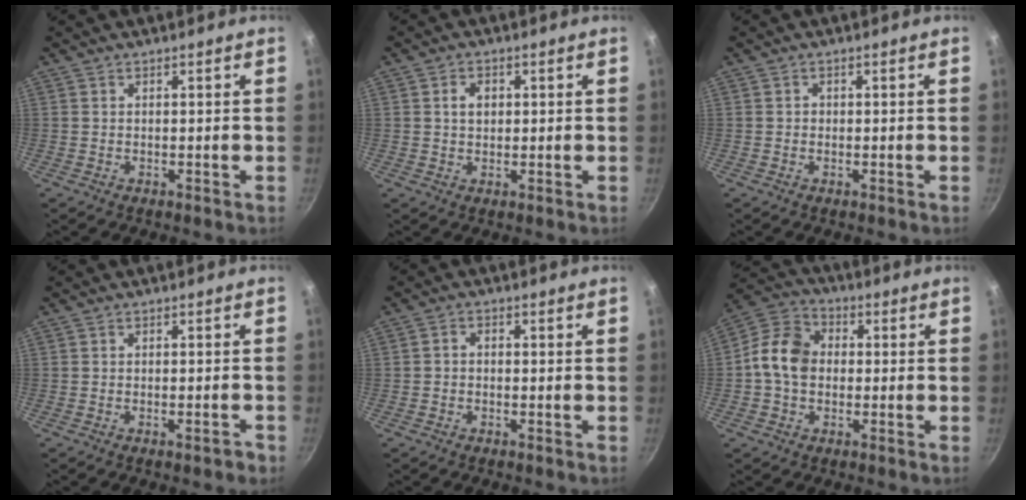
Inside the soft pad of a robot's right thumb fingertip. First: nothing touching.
{"total": 3.0, "force": [0.6, 2.3, 1.9], "torque": [-0.019, 0.002, 0.010]}
{"total": 0.6, "force": [-0.1, 0.6, 0.1], "torque": [0.001, 0.002, -0.002]}
{"total": 2.0, "force": [-1.2, 0.5, 1.5], "torque": [-0.019, 0.013, -0.016]}
{"total": 1.8, "force": [-0.6, 1.4, 1.0], "torque": [-0.020, 0.011, -0.015]}
{"total": 10.4, "force": [-0.3, 8.1, 6.5], "torque": [-0.091, 0.025, -0.027]}